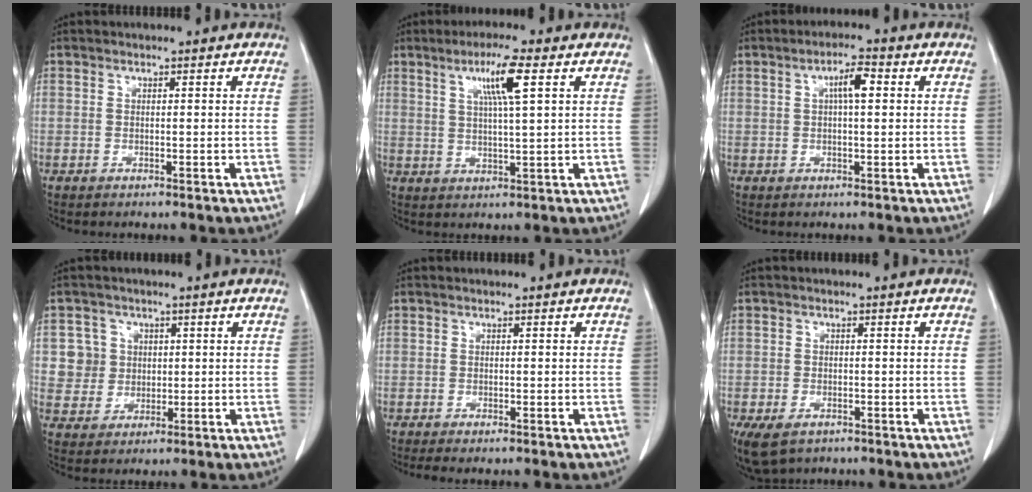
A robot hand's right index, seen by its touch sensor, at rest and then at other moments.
{"total": 6.8, "force": [2.9, -0.2, 6.2], "torque": [-0.113, 0.003, 0.051]}
{"total": 4.0, "force": [1.0, 0.8, 3.8], "torque": [-0.066, 0.010, 0.014]}
{"total": 5.2, "force": [1.2, 5.0, 0.1], "torque": [0.007, 0.013, 0.027]}
{"total": 2.4, "force": [-2.0, 0.3, 1.3], "torque": [-0.020, -0.007, -0.028]}
{"total": 5.9, "force": [-3.7, 3.5, 3.1], "torque": [-0.058, -0.008, -0.052]}